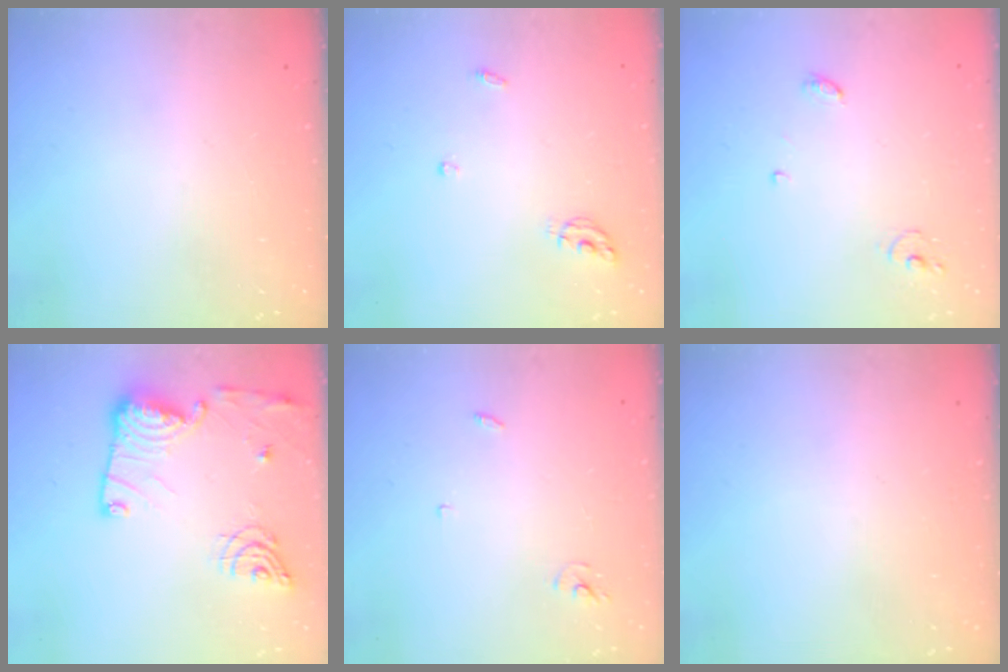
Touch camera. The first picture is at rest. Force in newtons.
{"total": 5.2, "press": 5.2, "slide": 0.4}
{"total": 4.2, "press": 4.2, "slide": 0.2}
{"total": 15.8, "press": 15.7, "slide": 0.9}
{"total": 2.5, "press": 2.5, "slide": 0.1}
{"total": 0.0}